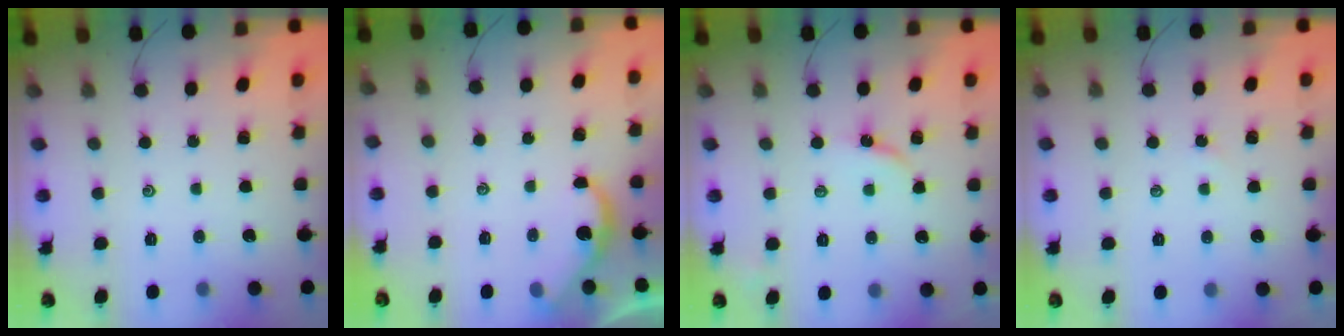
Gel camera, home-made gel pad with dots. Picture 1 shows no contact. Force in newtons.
{"total": 2.4, "press": 2.3, "slide": 0.3}
{"total": 5.8, "press": 5.7, "slide": 0.8}
{"total": 1.8, "press": 1.7, "slide": 0.3}